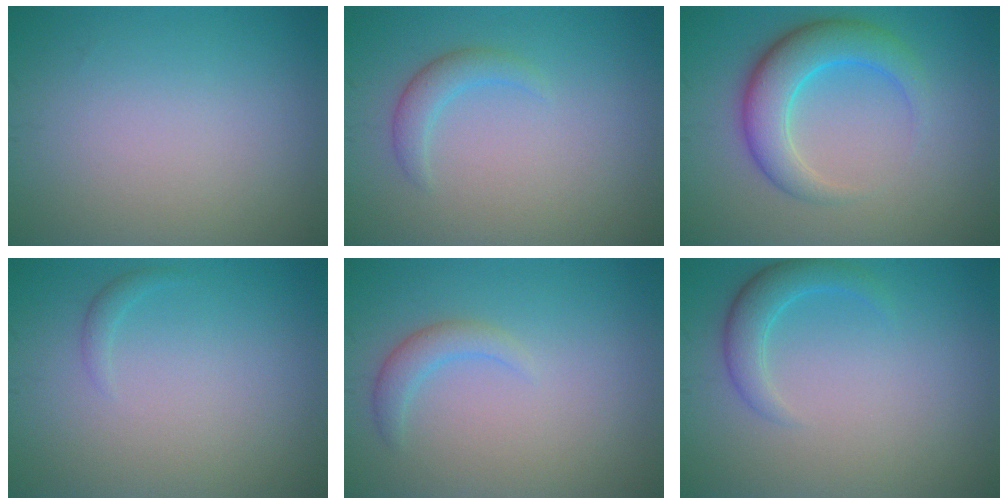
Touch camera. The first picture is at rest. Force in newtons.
{"total": 1.9, "press": 1.9, "slide": 0.1}
{"total": 5.6, "press": 5.6, "slide": 0.1}
{"total": 0.7, "press": 0.7, "slide": 0.1}
{"total": 1.9, "press": 1.9, "slide": 0.1}
{"total": 2.7, "press": 2.7, "slide": 0.1}